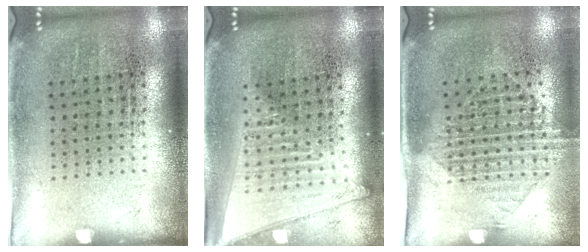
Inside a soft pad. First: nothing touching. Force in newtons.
{"total": 1.8, "press": 1.6, "slide": 0.9}
{"total": 1.5, "press": 1.3, "slide": 0.9}